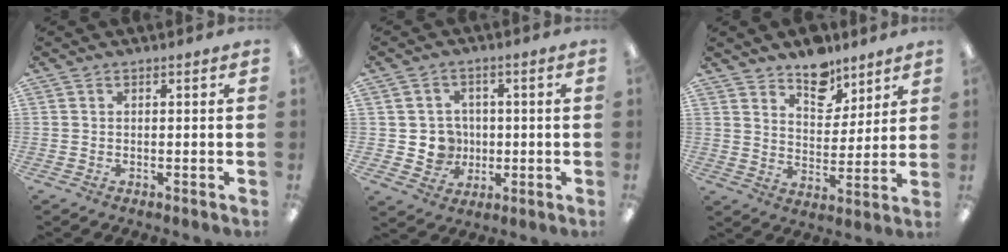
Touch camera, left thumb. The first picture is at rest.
{"total": 6.7, "force": [0.0, 6.5, 1.4], "torque": [-0.033, 0.005, 0.007]}
{"total": 9.8, "force": [7.6, 5.3, 2.9], "torque": [-0.025, -0.056, 0.137]}